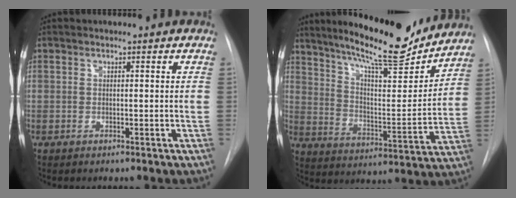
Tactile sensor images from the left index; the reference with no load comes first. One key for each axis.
{"total": 18.7, "fx": 16.3, "fy": 2.5, "fz": 8.9, "tx": -0.143, "ty": -0.016, "tz": 0.248}